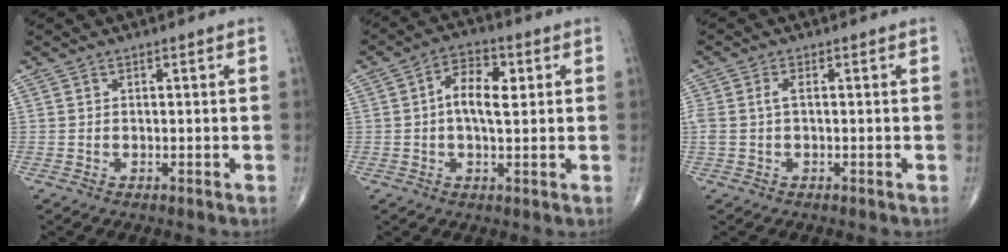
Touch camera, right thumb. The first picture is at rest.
{"total": 7.6, "force": [1.1, 3.7, 6.5], "torque": [-0.106, 0.013, 0.013]}
{"total": 2.4, "force": [0.2, 1.0, 2.2], "torque": [-0.063, 0.010, 0.005]}